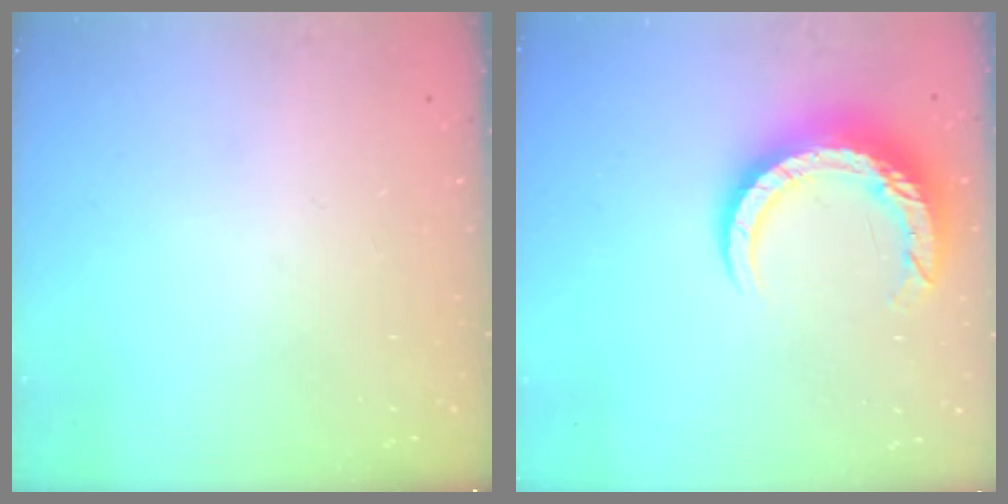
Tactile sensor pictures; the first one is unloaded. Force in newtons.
{"total": 12.0, "press": 11.9, "slide": 1.2}